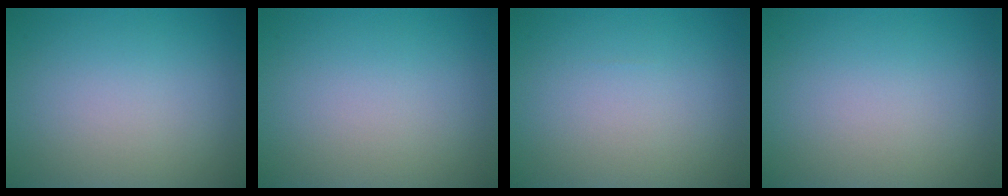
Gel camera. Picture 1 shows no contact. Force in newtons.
{"total": 0.0}
{"total": 0.0}
{"total": 0.0}